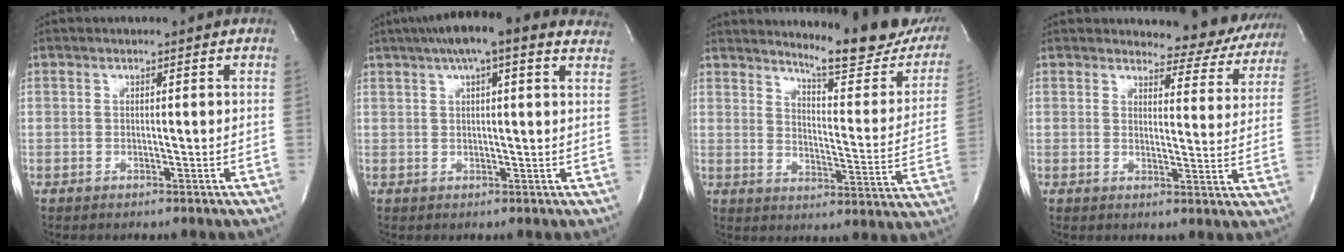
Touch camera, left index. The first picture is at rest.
{"total": 14.1, "force": [10.3, 3.2, 9.2], "torque": [-0.146, 0.047, 0.133]}
{"total": 17.8, "force": [15.7, 2.7, 7.9], "torque": [-0.099, -0.070, 0.186]}
{"total": 10.1, "force": [9.8, 2.6, 0.1], "torque": [0.025, -0.043, 0.087]}